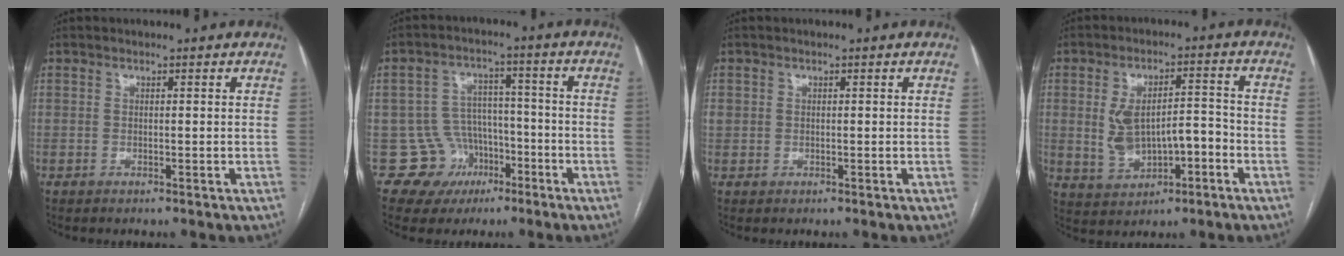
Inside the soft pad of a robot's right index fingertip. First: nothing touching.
{"total": 8.2, "force": [-3.8, 7.3, -0.1], "torque": [0.015, 0.036, -0.052]}
{"total": 1.9, "force": [0.4, 1.7, 0.6], "torque": [-0.020, 0.015, 0.014]}
{"total": 8.5, "force": [-1.5, 4.8, 6.9], "torque": [-0.131, 0.023, -0.010]}